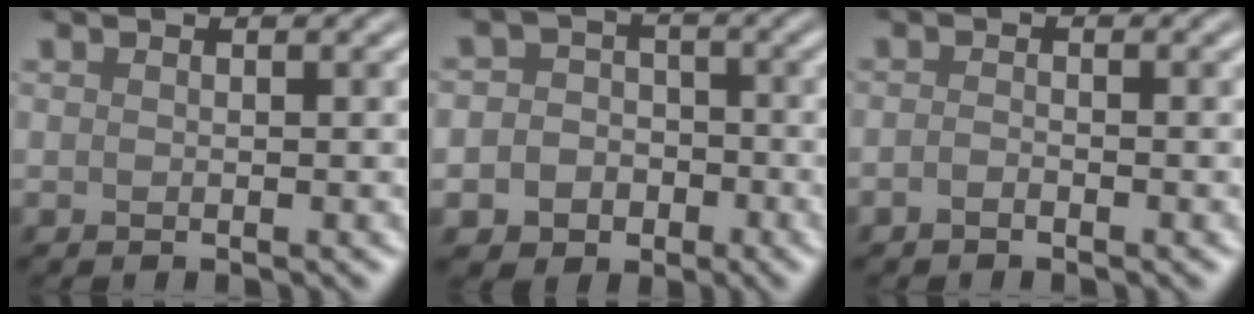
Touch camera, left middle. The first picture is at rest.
{"total": 6.0, "force": [-2.3, 5.4, 1.4], "torque": [-0.004, 0.000, -0.056]}
{"total": 0.8, "force": [-0.6, 0.3, 0.5], "torque": [-0.011, 0.000, -0.013]}